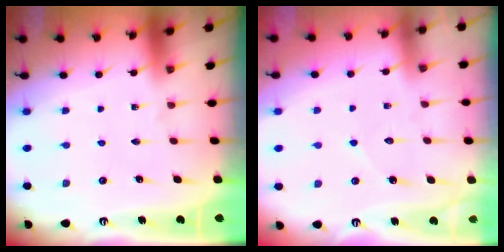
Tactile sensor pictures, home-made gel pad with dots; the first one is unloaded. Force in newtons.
{"total": 4.4, "press": 4.4, "slide": 0.3}